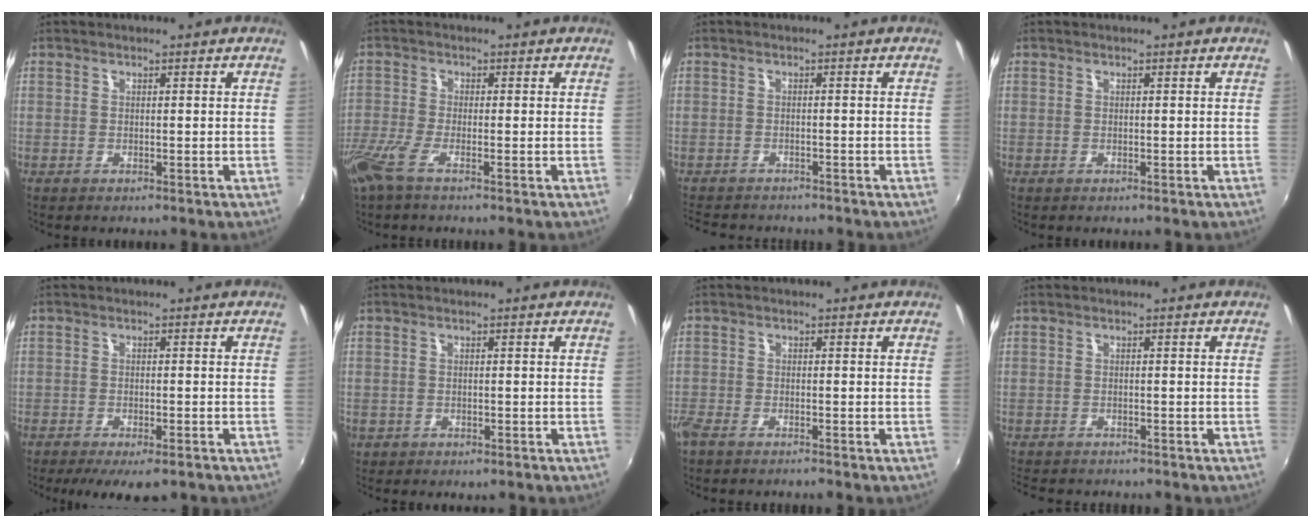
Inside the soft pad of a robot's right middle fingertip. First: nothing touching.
{"total": 6.0, "force": [-3.9, 1.1, 4.4], "torque": [-0.109, -0.021, -0.080]}
{"total": 6.4, "force": [-5.9, 1.6, 1.9], "torque": [-0.053, -0.016, -0.092]}
{"total": 0.0}
{"total": 7.7, "force": [-5.6, 2.5, 4.6], "torque": [-0.102, -0.027, -0.086]}
{"total": 2.1, "force": [-0.8, 1.7, 0.7], "torque": [-0.019, -0.005, -0.011]}
{"total": 3.4, "force": [-2.9, 0.8, 1.6], "torque": [-0.047, -0.013, -0.059]}
{"total": 3.9, "force": [-3.5, 1.0, 1.2], "torque": [-0.035, -0.018, -0.055]}